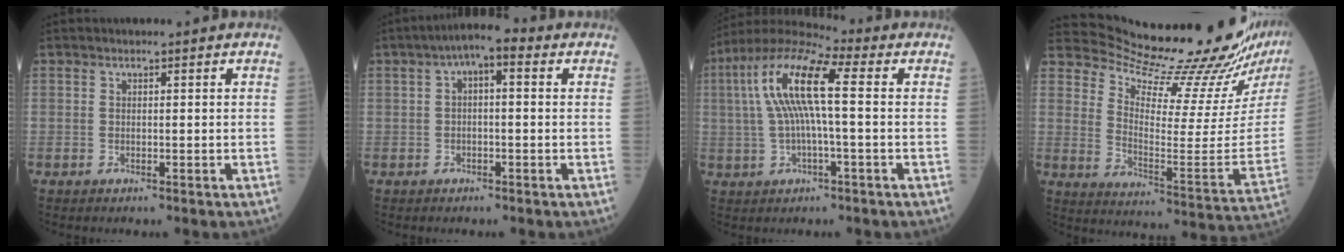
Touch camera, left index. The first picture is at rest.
{"total": 5.2, "force": [1.1, 1.8, 4.8], "torque": [-0.080, 0.026, 0.008]}
{"total": 11.5, "force": [1.0, 1.8, 11.3], "torque": [-0.234, 0.030, 0.010]}
{"total": 20.0, "force": [19.2, -0.5, 5.5], "torque": [-0.112, -0.128, 0.261]}